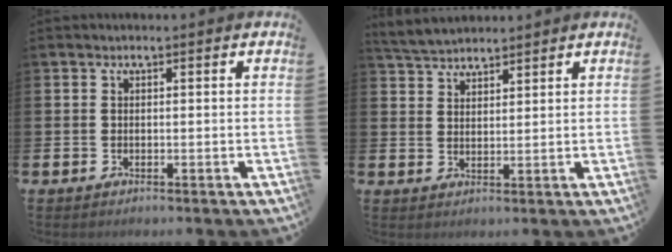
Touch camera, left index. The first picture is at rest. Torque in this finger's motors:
{"motor_torque": [0.00, -0.30, 0.05, 0.05]}